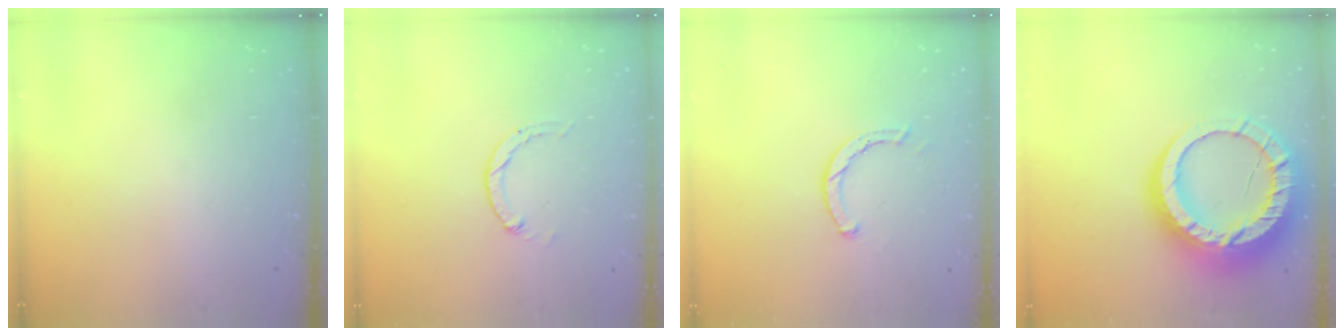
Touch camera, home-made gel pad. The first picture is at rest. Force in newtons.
{"total": 0.0}
{"total": 2.0, "press": 2.0, "slide": 0.2}
{"total": 23.7, "press": 23.7, "slide": 2.1}